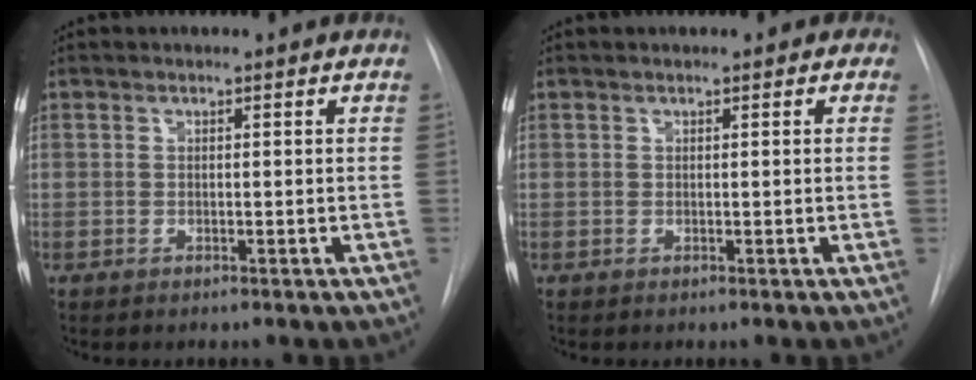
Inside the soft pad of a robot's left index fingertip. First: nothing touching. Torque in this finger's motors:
{"motor_torque": [0.57, -0.60, 0.07, -0.01]}